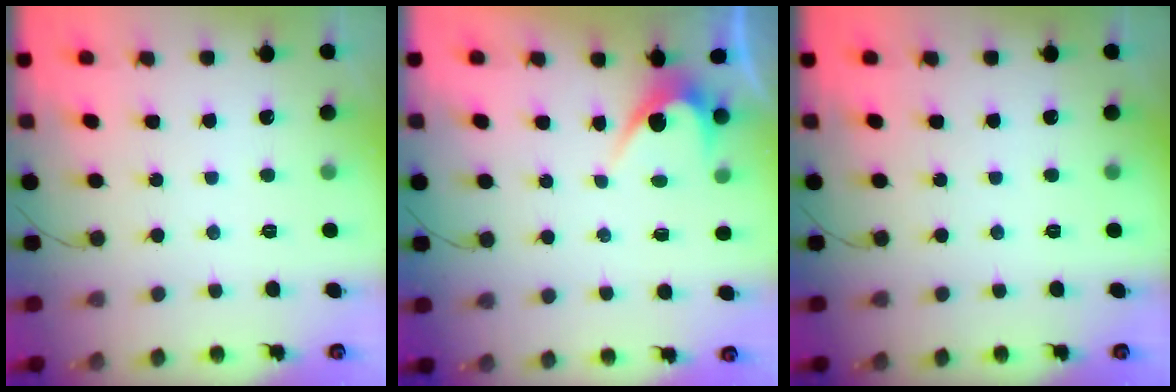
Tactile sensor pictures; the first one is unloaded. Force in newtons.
{"total": 2.8, "press": 2.8, "slide": 0.2}
{"total": 0.0}